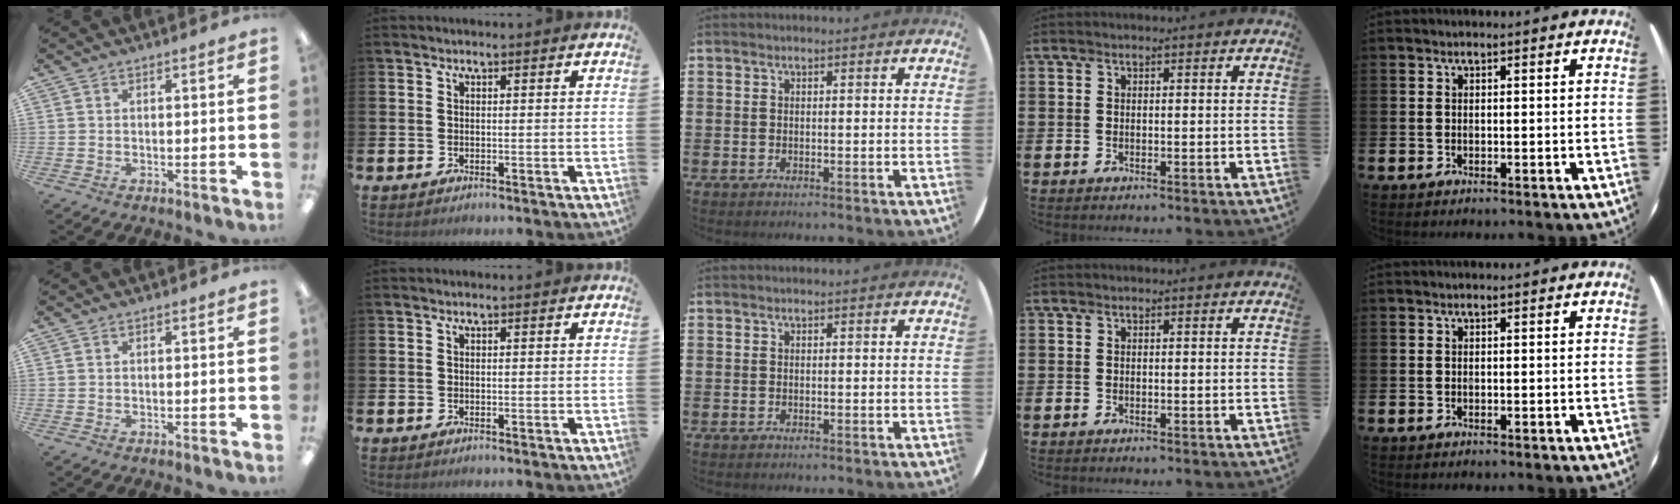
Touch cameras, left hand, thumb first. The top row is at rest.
{}